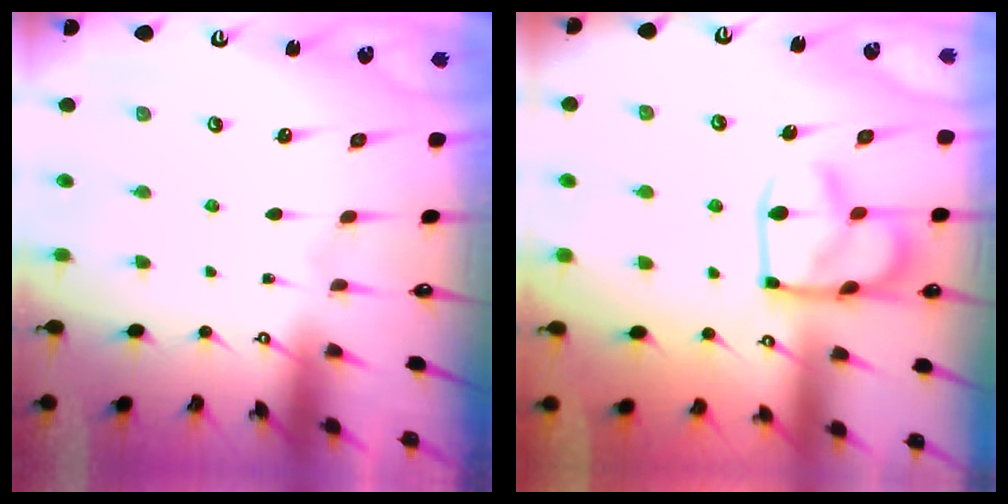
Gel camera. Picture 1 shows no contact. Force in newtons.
{"total": 9.0, "press": 8.9, "slide": 1.2}